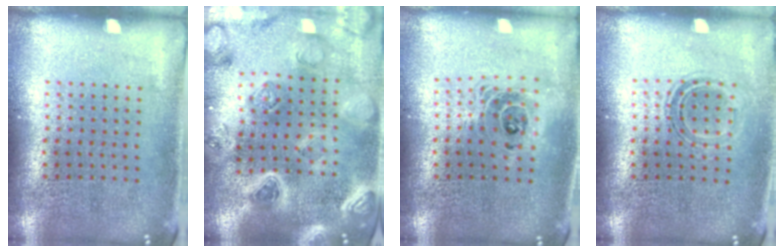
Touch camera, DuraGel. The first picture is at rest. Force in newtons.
{"total": 2.9, "press": 2.9, "slide": 0.7}
{"total": 1.5, "press": 1.3, "slide": 0.9}
{"total": 1.1, "press": 1.0, "slide": 0.5}